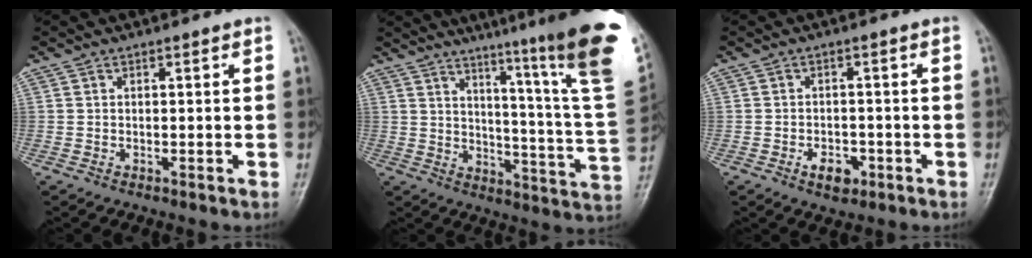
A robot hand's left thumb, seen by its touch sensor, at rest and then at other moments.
{"total": 25.5, "force": [16.5, 0.7, 19.5], "torque": [-0.242, -0.109, 0.218]}
{"total": 4.0, "force": [-1.8, 2.6, 2.5], "torque": [-0.027, 0.009, -0.025]}